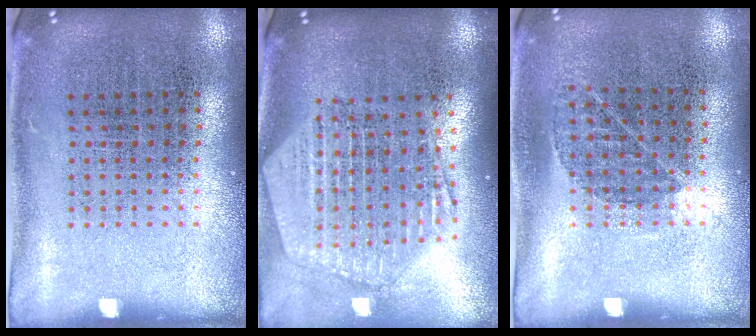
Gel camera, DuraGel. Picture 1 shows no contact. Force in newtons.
{"total": 2.6, "press": 2.1, "slide": 1.4}
{"total": 0.8, "press": 0.6, "slide": 0.5}